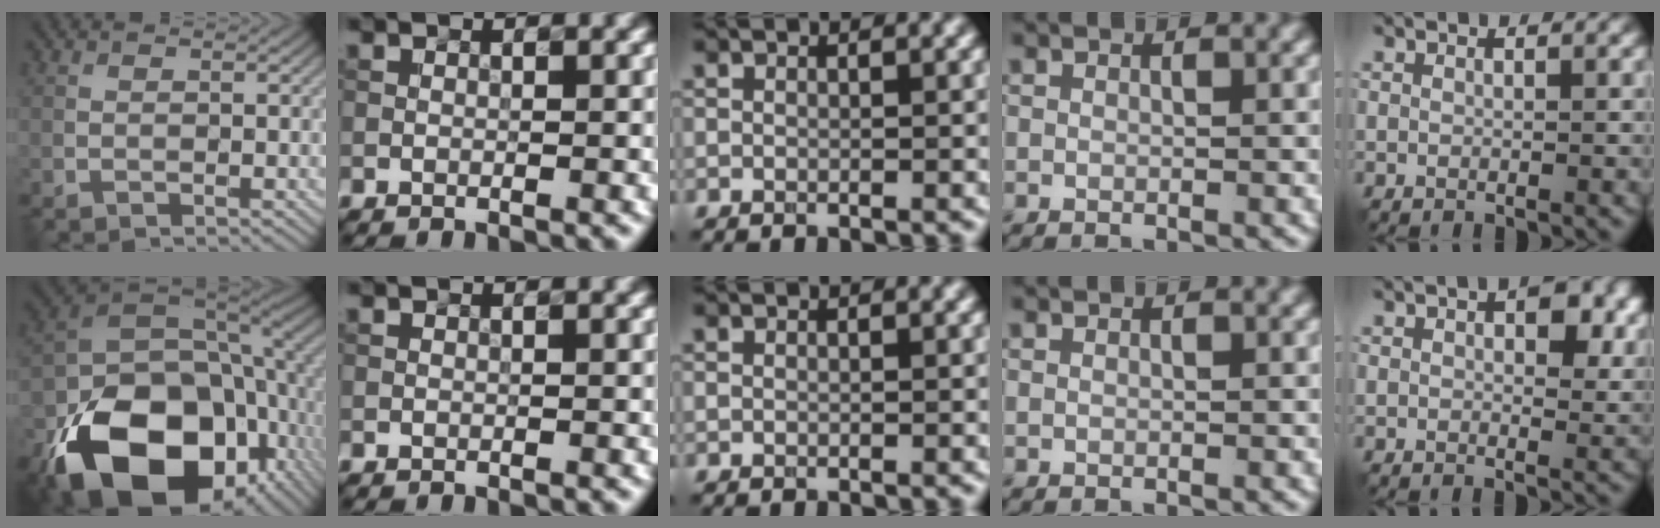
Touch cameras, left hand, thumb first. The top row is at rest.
{"thumb": {"total": 21.5, "force": [-8.6, 14.1, 13.8], "torque": [-0.298, -0.074, -0.100]}, "little": {"total": 5.5, "force": [2.0, 2.9, 4.2], "torque": [-0.059, 0.001, 0.026]}}